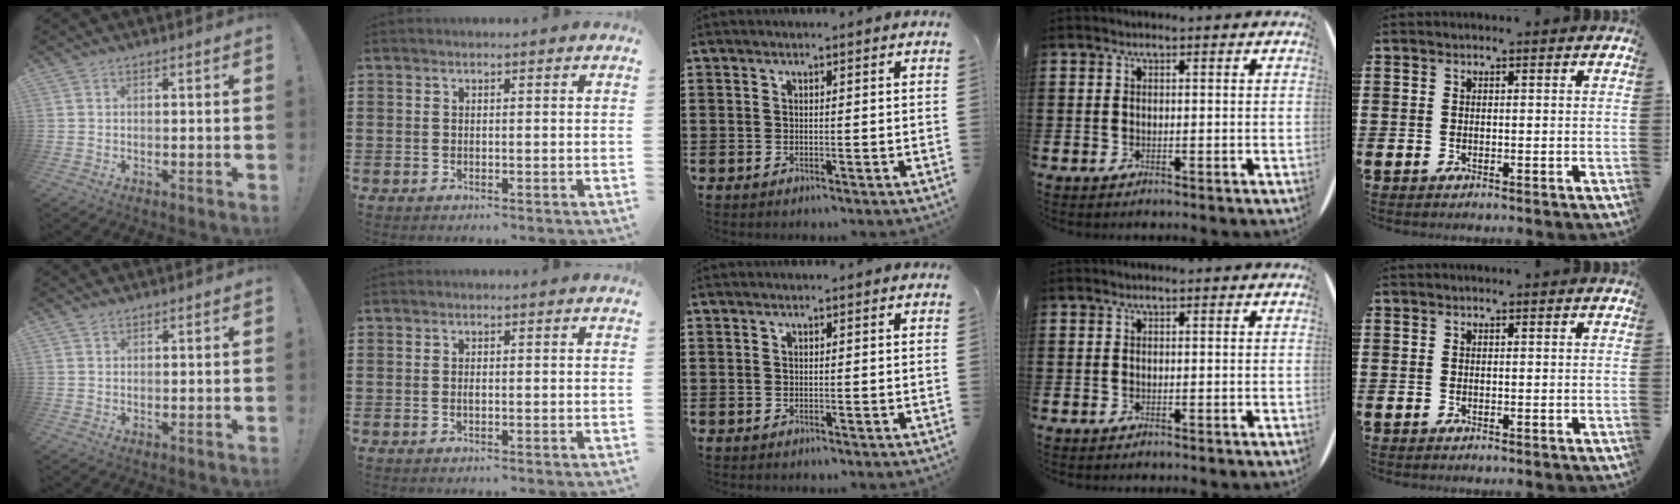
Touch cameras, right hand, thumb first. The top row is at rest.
{"thumb": {"total": 0.9, "force": [0.7, 0.5, 0.2], "torque": [0.001, -0.001, 0.013]}, "index": {"total": 0.7, "force": [-0.1, 0.3, 0.6], "torque": [-0.014, -0.001, -0.001]}}